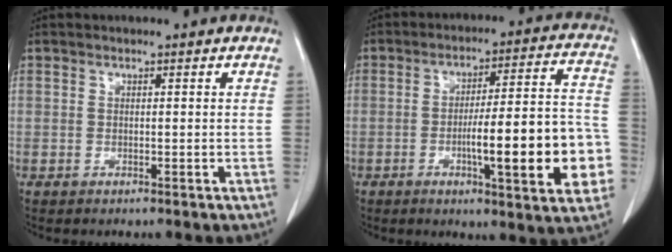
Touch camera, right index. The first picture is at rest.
{"total": 17.2, "force": [-4.4, 2.5, 16.5], "torque": [-0.196, 0.021, -0.055]}